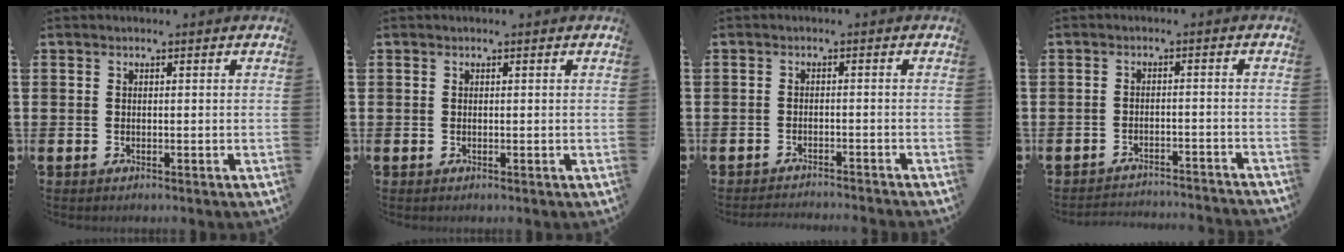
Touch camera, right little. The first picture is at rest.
{"total": 0.0}
{"total": 1.4, "force": [-1.4, -0.2, 0.0], "torque": [-0.001, 0.004, -0.029]}
{"total": 2.4, "force": [-2.4, -0.1, -0.1], "torque": [-0.003, 0.004, -0.052]}